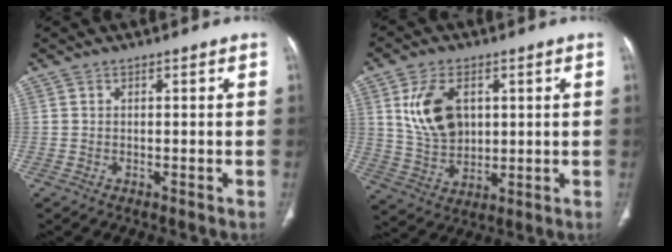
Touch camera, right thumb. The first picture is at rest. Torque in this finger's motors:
{"motor_torque": [0.09, 0.19, 0.76, 0.21, 0.17]}